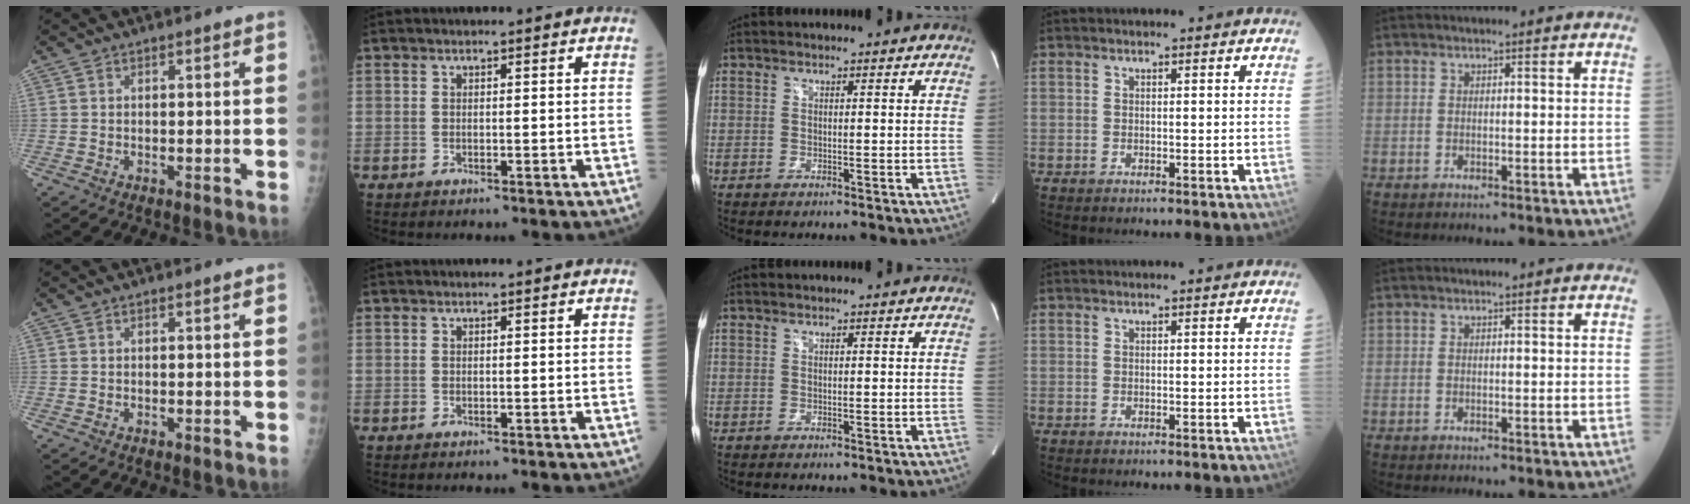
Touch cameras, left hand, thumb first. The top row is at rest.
{}